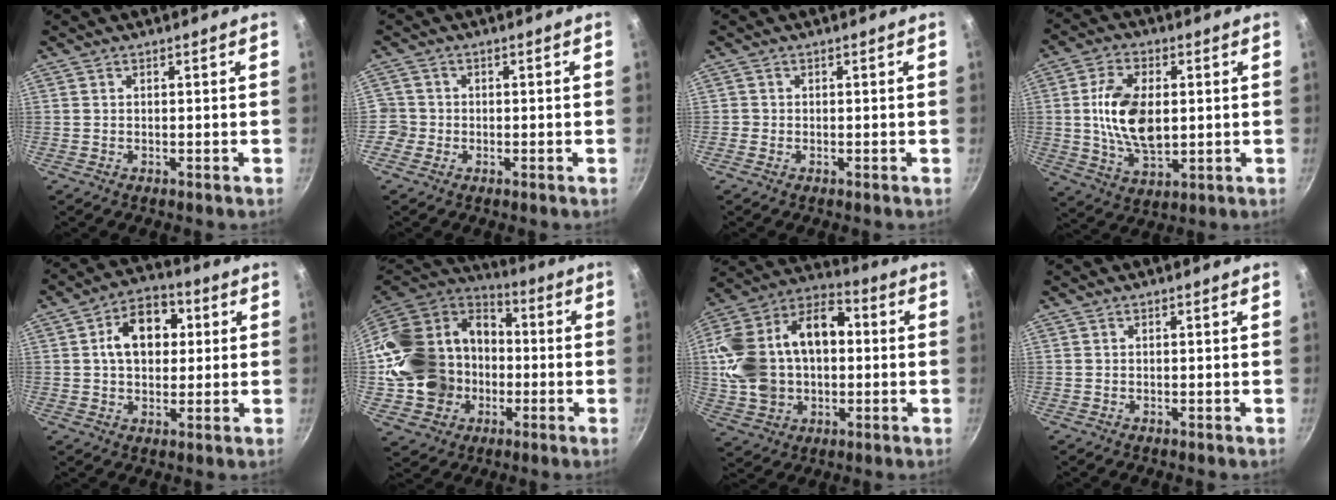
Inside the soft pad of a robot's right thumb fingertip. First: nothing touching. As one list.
[{"total": 3.2, "force": [-1.1, 3.0, 0.4], "torque": [0.009, 0.016, -0.024]}, {"total": 0.6, "force": [-0.3, 0.6, 0.1], "torque": [0.000, 0.000, -0.008]}, {"total": 13.3, "force": [1.0, 7.6, 10.8], "torque": [-0.186, -0.002, 0.020]}, {"total": 11.6, "force": [2.2, 8.2, 8.0], "torque": [-0.086, 0.014, 0.022]}, {"total": 25.7, "force": [-3.2, 21.7, 13.4], "torque": [-0.252, 0.060, -0.038]}, {"total": 23.4, "force": [1.3, 16.1, 17.0], "torque": [-0.305, 0.049, 0.021]}, {"total": 0.0}]